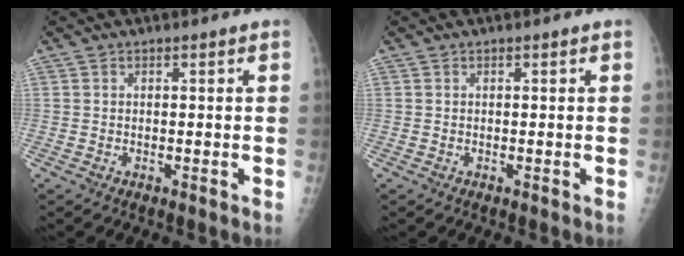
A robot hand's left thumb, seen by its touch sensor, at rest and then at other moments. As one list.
[{"total": 0.0}]